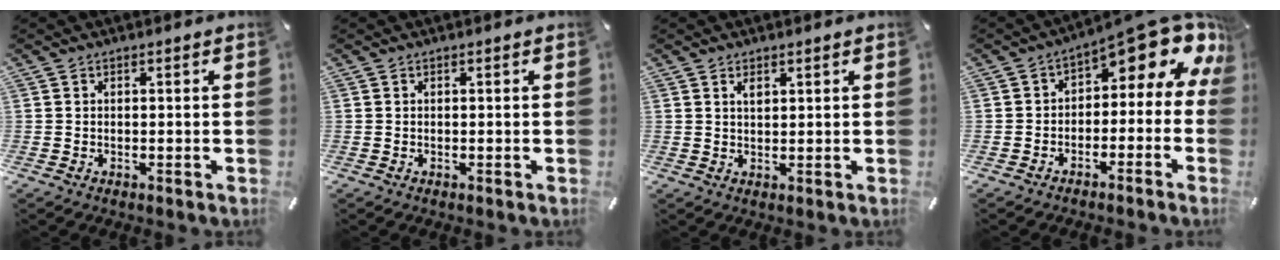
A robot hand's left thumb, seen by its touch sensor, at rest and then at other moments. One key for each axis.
{"total": 0.0}
{"total": 1.8, "fx": 1.2, "fy": 0.7, "fz": 1.1, "tx": -0.025, "ty": -0.001, "tz": 0.023}
{"total": 10.1, "fx": 6.2, "fy": 4.2, "fz": 6.8, "tx": -0.095, "ty": -0.059, "tz": 0.098}